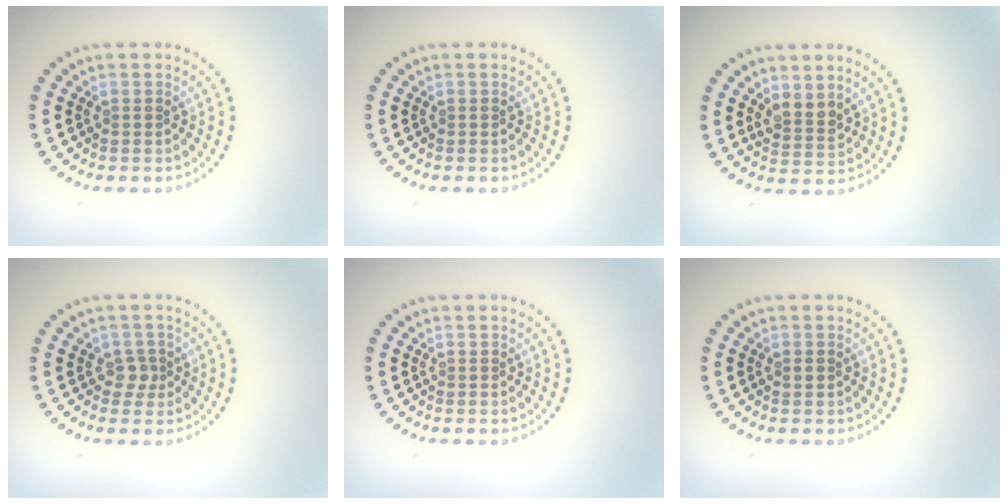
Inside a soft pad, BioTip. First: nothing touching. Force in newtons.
{"total": 0.0}
{"total": 2.1, "press": 1.7, "slide": 1.2}
{"total": 1.4, "press": 1.2, "slide": 0.8}
{"total": 0.0}
{"total": 0.5, "press": 0.5, "slide": 0.1}